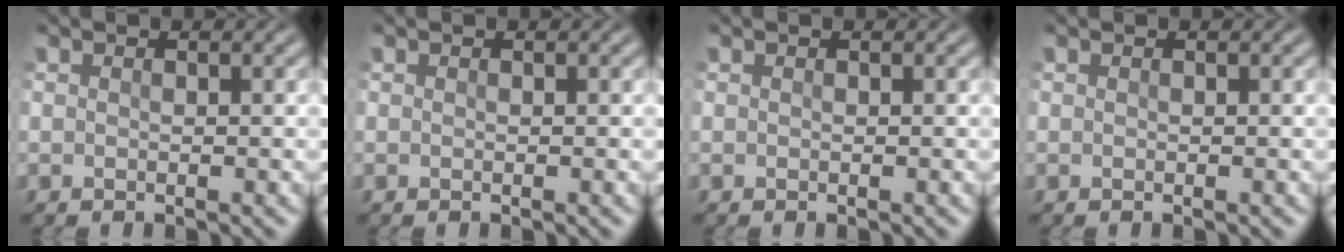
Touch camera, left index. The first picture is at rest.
{"total": 0.0}
{"total": 0.0}
{"total": 0.0}